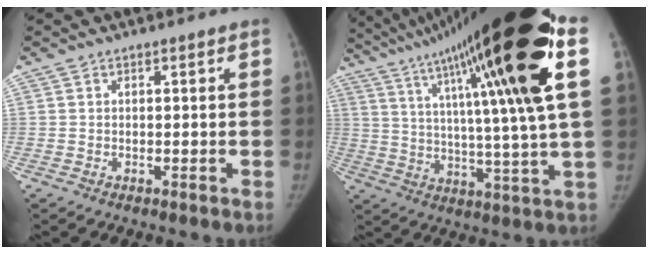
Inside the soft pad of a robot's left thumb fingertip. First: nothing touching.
{"total": 31.8, "force": [15.4, 3.2, 27.6], "torque": [-0.403, -0.013, 0.250]}